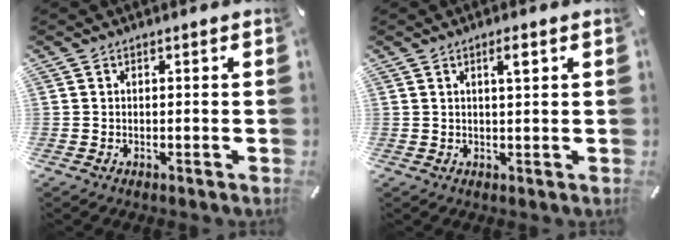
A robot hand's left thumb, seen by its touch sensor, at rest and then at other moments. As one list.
[{"total": 2.7, "force": [1.2, 0.3, 2.4], "torque": [-0.050, 0.003, 0.018]}]